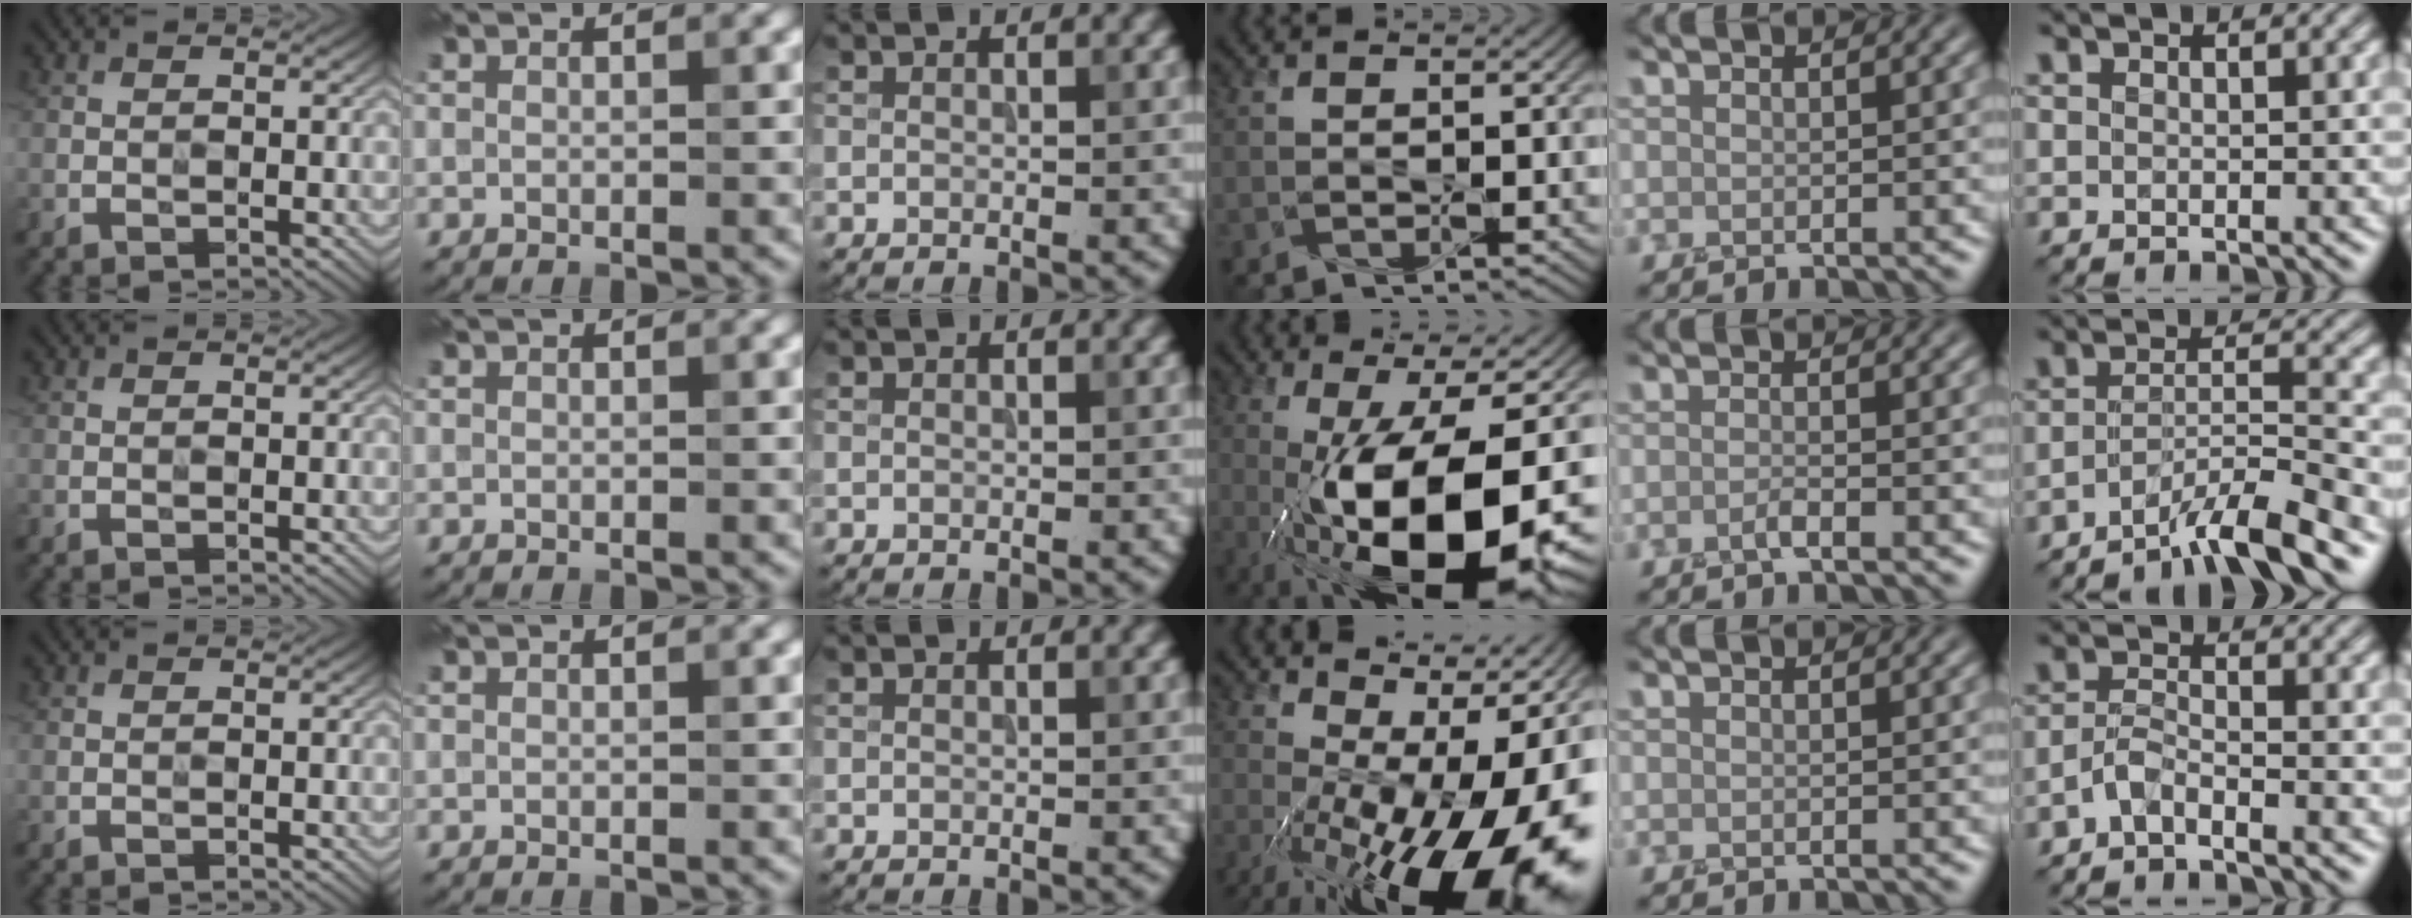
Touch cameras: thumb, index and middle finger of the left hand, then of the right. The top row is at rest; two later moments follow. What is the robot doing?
{"motion": "press", "object": "grip strengthener"}